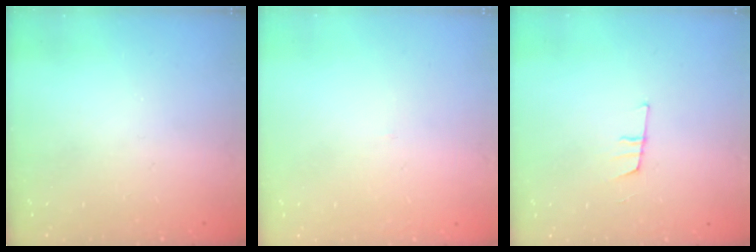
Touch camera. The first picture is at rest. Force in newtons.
{"total": 1.5, "press": 1.5, "slide": 0.1}
{"total": 7.6, "press": 7.0, "slide": 3.0}